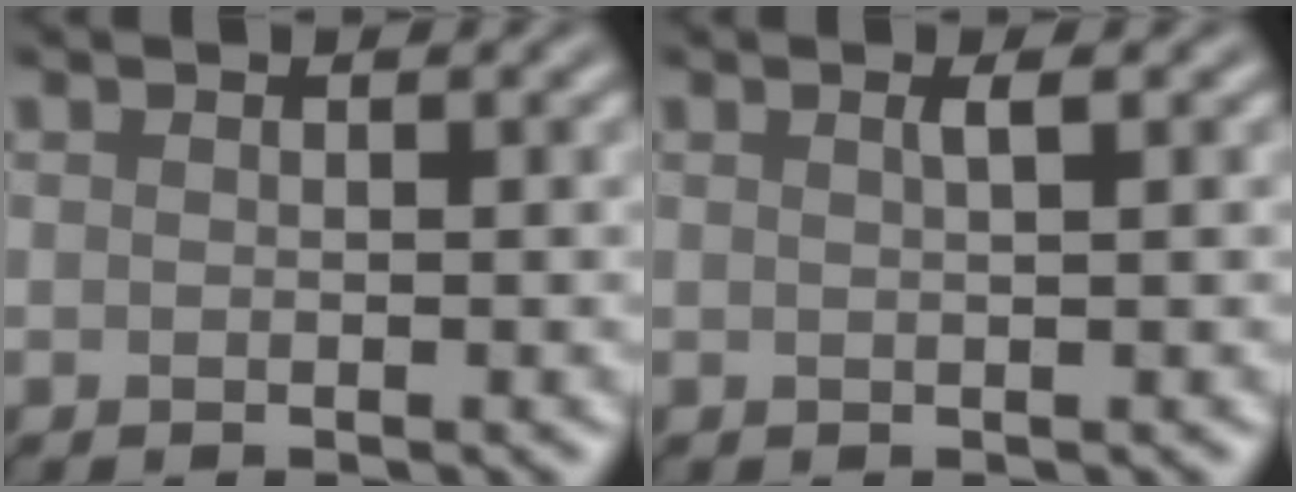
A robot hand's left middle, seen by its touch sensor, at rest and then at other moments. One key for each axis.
{"total": 1.2, "fx": 0.4, "fy": 0.4, "fz": 1.1, "tx": -0.011, "ty": 0.003, "tz": 0.005}